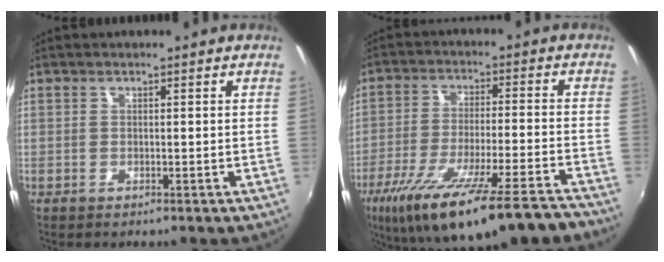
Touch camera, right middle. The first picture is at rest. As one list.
[{"total": 24.9, "force": [-19.2, 4.2, 15.2], "torque": [-0.263, -0.065, -0.287]}]